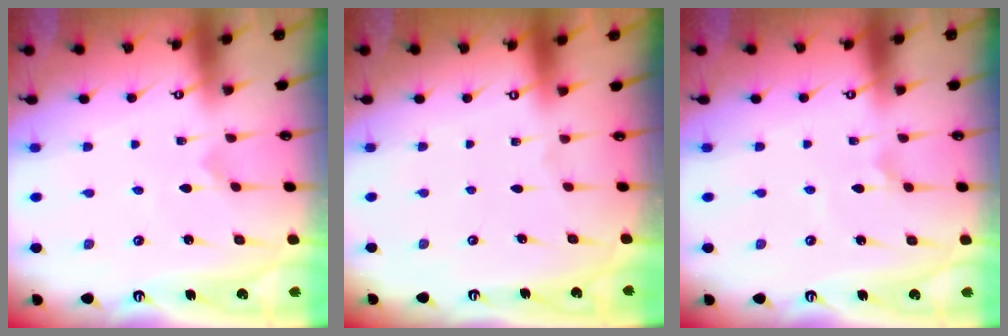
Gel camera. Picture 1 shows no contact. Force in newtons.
{"total": 0.0}
{"total": 3.0, "press": 3.0, "slide": 0.1}